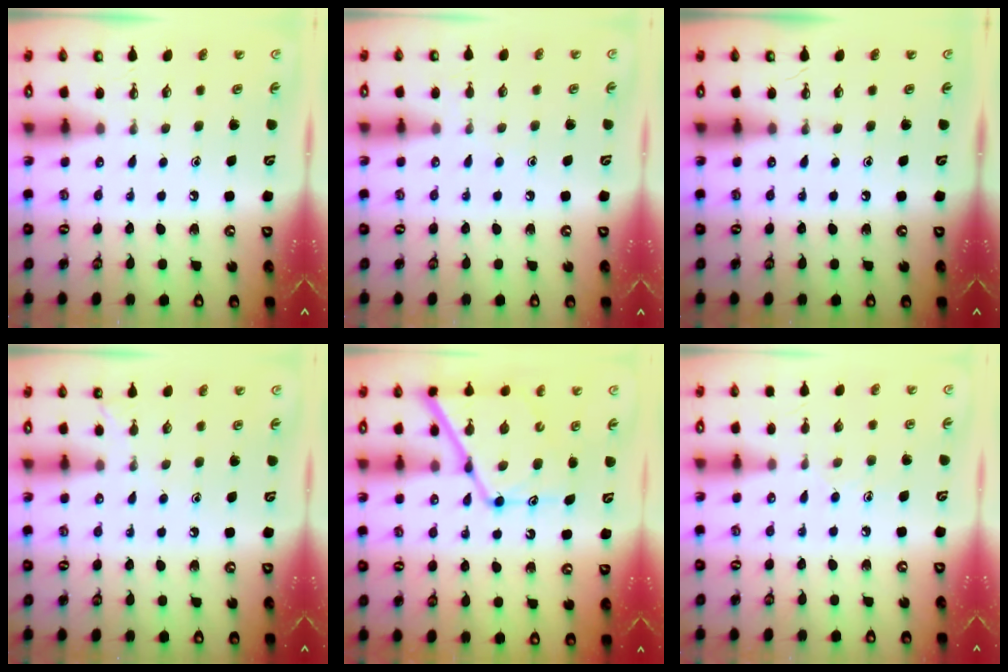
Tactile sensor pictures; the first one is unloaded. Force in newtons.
{"total": 4.6, "press": 4.6, "slide": 0.5}
{"total": 0.0}
{"total": 2.9, "press": 2.9, "slide": 0.3}
{"total": 14.8, "press": 14.8, "slide": 1.2}
{"total": 7.4, "press": 7.4, "slide": 0.8}